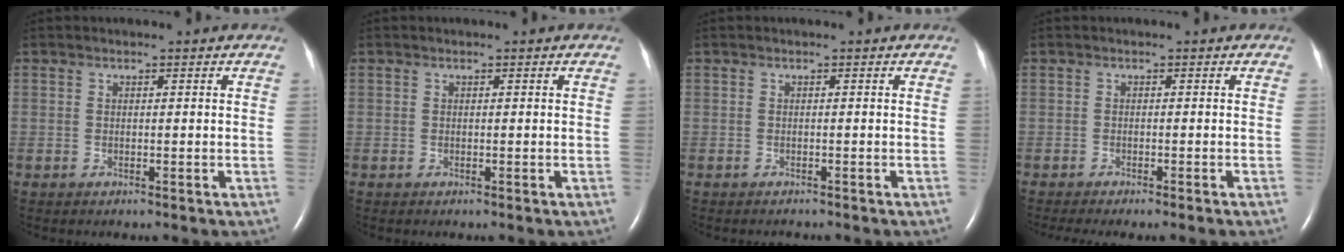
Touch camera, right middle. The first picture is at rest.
{"total": 0.0}
{"total": 0.9, "force": [-0.9, 0.2, 0.3], "torque": [-0.011, -0.004, -0.009]}
{"total": 4.0, "force": [-3.4, -0.3, 2.1], "torque": [-0.025, -0.005, -0.047]}